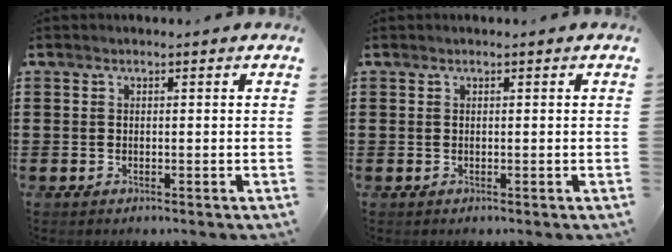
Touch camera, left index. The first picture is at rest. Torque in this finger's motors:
{"motor_torque": [1.01, -1.11, 0.37, 0.11]}